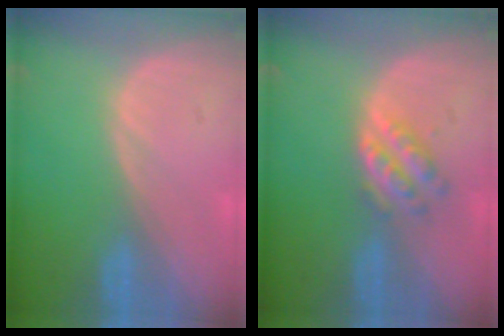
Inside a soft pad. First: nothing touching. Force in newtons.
{"total": 4.3, "press": 4.3, "slide": 0.6}